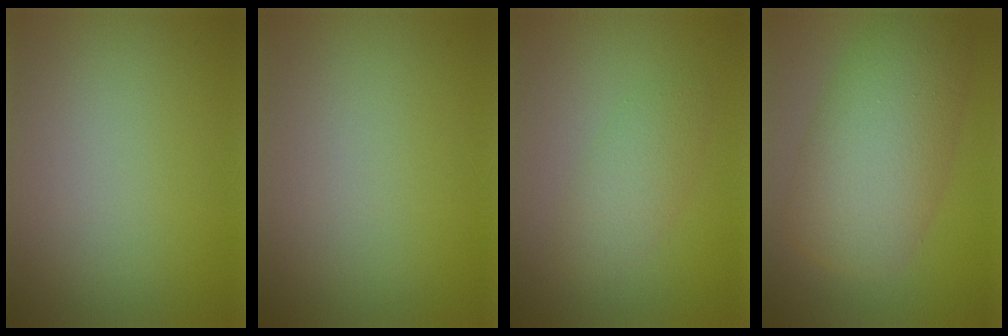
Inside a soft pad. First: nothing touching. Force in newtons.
{"total": 0.0}
{"total": 2.7, "press": 2.7, "slide": 0.1}
{"total": 8.8, "press": 8.7, "slide": 0.3}